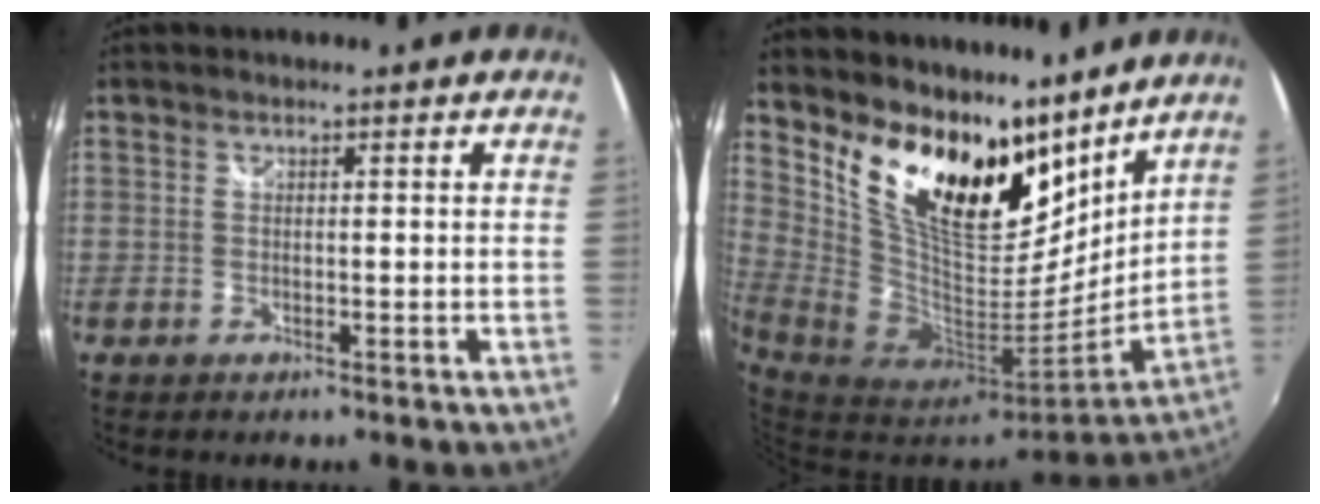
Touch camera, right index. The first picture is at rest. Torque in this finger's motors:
{"motor_torque": [1.08, 1.06, 1.05, 0.21]}